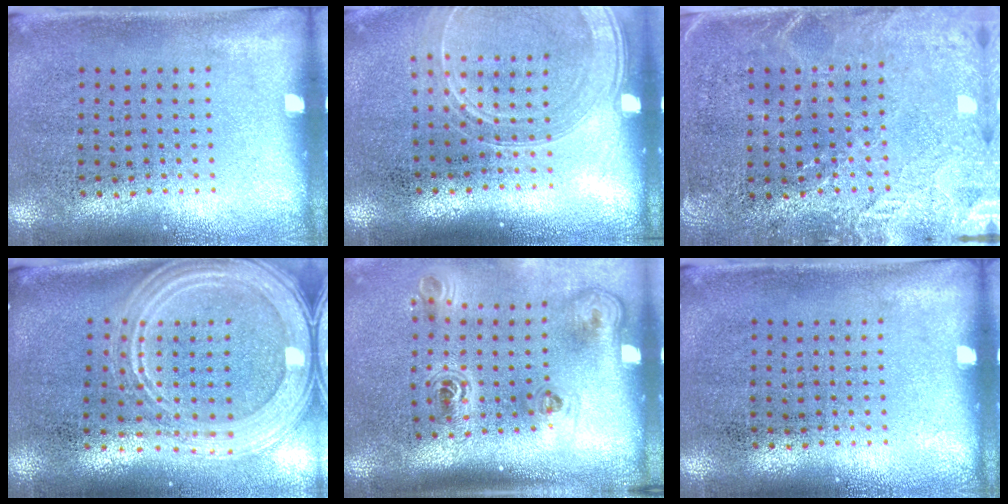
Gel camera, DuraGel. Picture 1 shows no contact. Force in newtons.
{"total": 1.6, "press": 1.5, "slide": 0.7}
{"total": 2.9, "press": 2.7, "slide": 1.0}
{"total": 2.7, "press": 2.3, "slide": 1.5}
{"total": 2.3, "press": 1.5, "slide": 1.7}
{"total": 0.0}